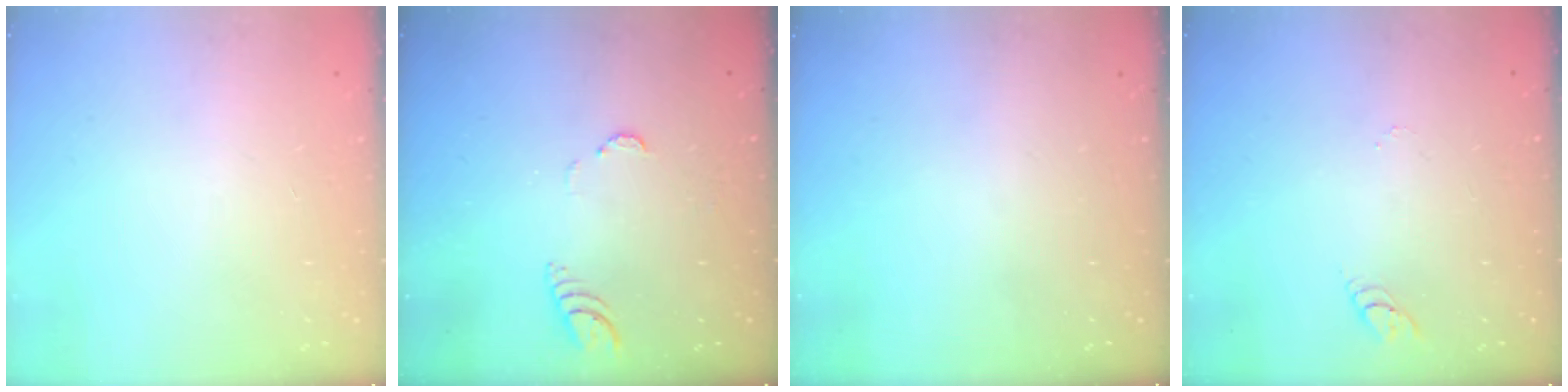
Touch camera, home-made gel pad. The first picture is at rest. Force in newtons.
{"total": 3.1, "press": 3.1, "slide": 0.3}
{"total": 0.0}
{"total": 3.1, "press": 3.1, "slide": 0.3}